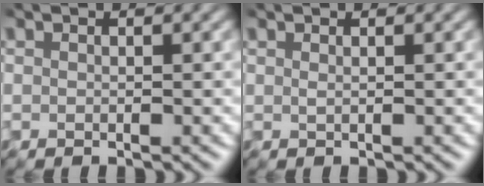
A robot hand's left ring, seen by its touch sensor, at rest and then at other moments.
{"total": 0.6, "force": [0.3, 0.2, 0.5], "torque": [-0.007, 0.001, 0.004]}